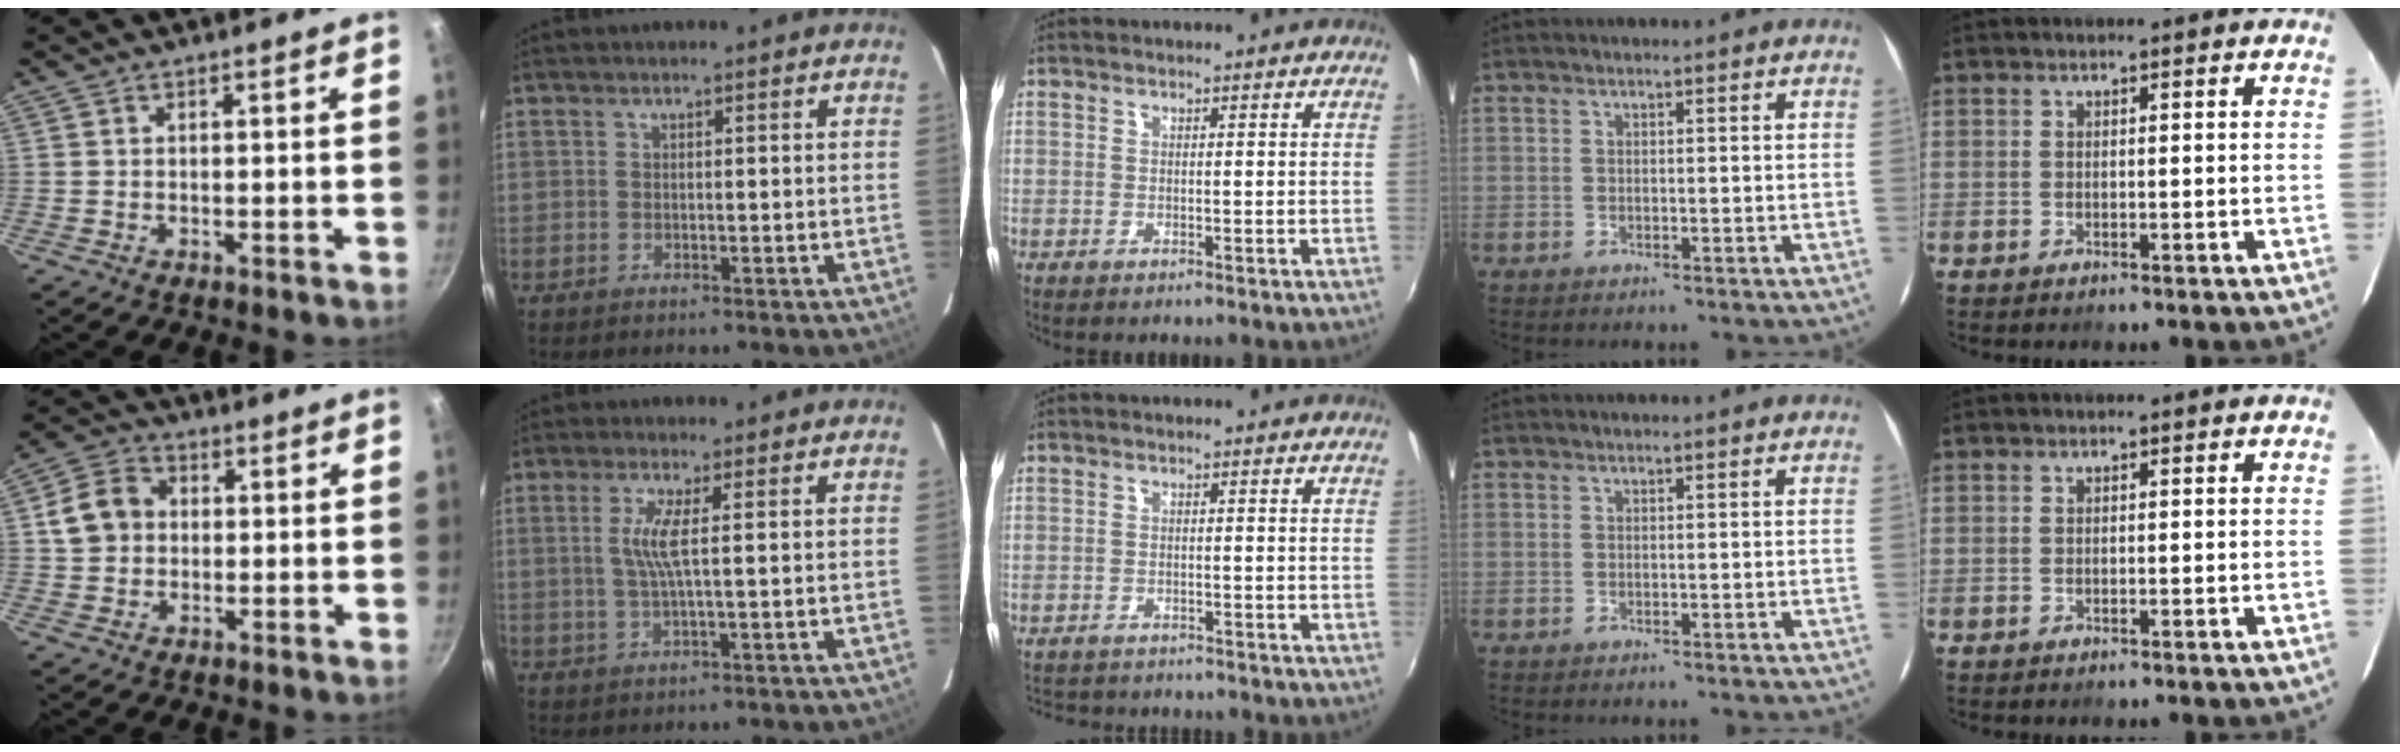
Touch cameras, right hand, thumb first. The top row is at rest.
{"thumb": {"total": 8.0, "force": [0.7, 6.7, 4.3], "torque": [-0.055, 0.016, 0.000]}, "index": {"total": 4.4, "force": [0.7, -0.3, 4.3], "torque": [-0.085, -0.003, 0.015]}, "middle": {"total": 5.8, "force": [-5.3, 1.9, 1.4], "torque": [-0.038, -0.011, -0.081]}}